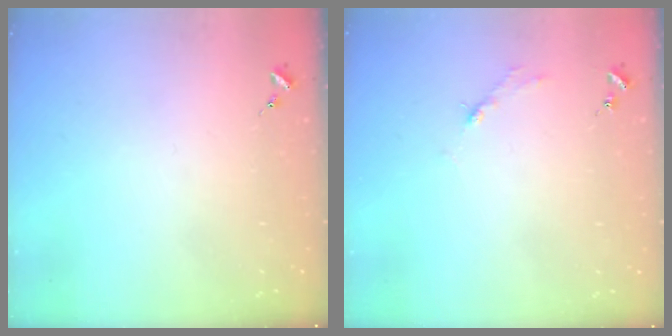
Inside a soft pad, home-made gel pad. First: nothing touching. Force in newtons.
{"total": 2.7, "press": 2.7, "slide": 0.4}